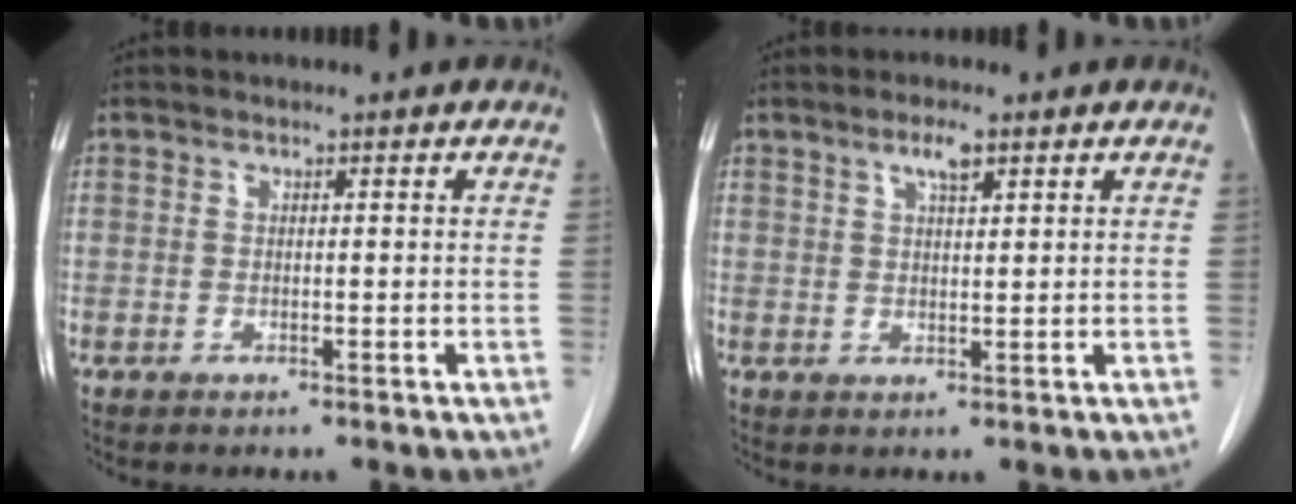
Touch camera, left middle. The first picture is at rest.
{"total": 2.9, "force": [1.8, 0.6, 2.2], "torque": [-0.044, 0.002, 0.032]}